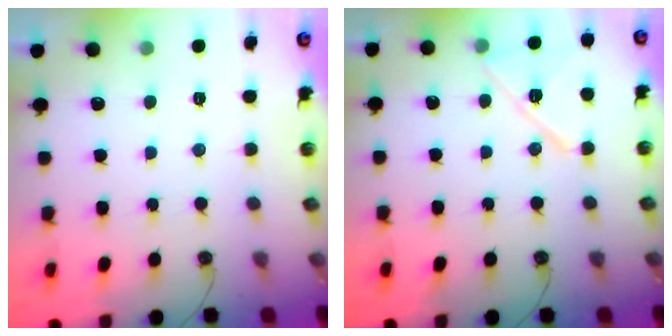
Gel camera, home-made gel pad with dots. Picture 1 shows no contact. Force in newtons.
{"total": 13.2, "press": 13.2, "slide": 0.6}